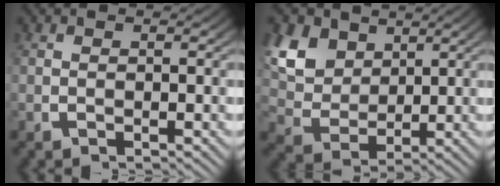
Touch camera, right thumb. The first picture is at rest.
{"total": 9.1, "force": [2.3, 7.0, 5.3], "torque": [-0.146, -0.027, 0.052]}